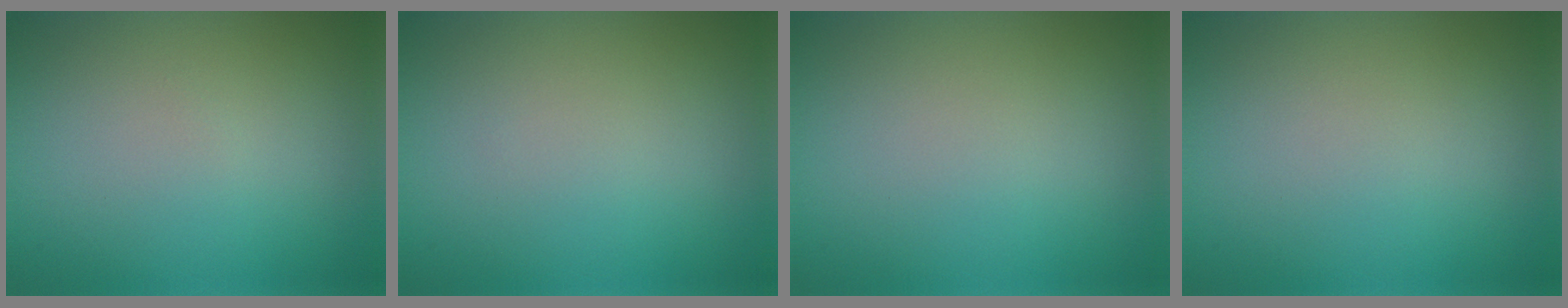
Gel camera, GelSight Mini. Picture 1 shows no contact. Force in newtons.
{"total": 0.0}
{"total": 0.0}
{"total": 0.0}